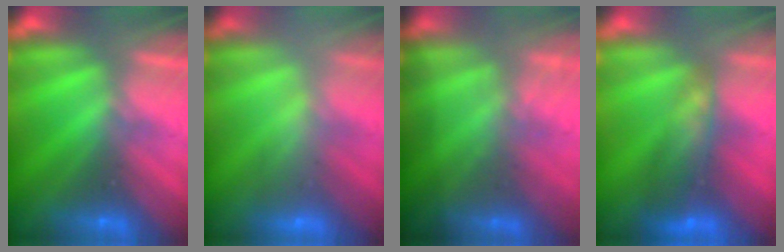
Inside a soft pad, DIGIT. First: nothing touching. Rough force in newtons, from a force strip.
{"total": 2.3}
{"total": 1.3}
{"total": 7.4}